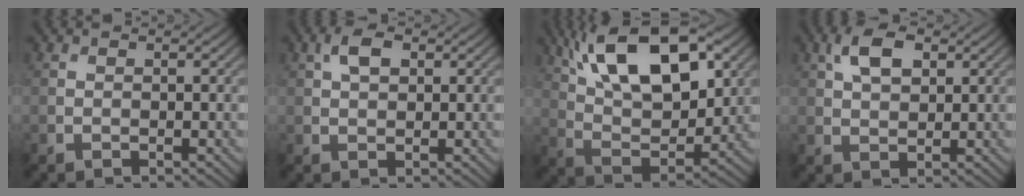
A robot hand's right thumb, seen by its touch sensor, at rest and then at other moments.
{"total": 3.2, "force": [1.3, 1.7, 2.4], "torque": [-0.050, 0.006, 0.022]}
{"total": 16.1, "force": [7.8, 7.1, 12.2], "torque": [-0.229, 0.004, 0.128]}
{"total": 5.2, "force": [2.1, 2.8, 3.8], "torque": [-0.082, 0.007, 0.037]}